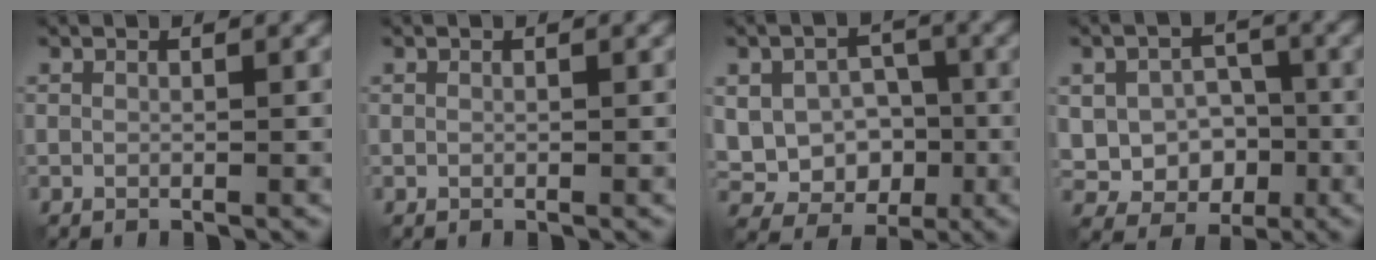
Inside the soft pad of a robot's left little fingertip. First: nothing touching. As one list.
[{"total": 0.0}, {"total": 6.6, "force": [-0.6, 5.2, 4.1], "torque": [-0.059, -0.004, -0.016]}, {"total": 5.7, "force": [-0.9, 4.5, 3.4], "torque": [-0.052, -0.001, -0.021]}]